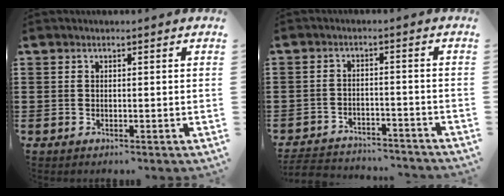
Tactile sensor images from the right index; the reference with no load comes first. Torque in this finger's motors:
{"motor_torque": [-1.40, 0.62, -1.05, -0.21]}